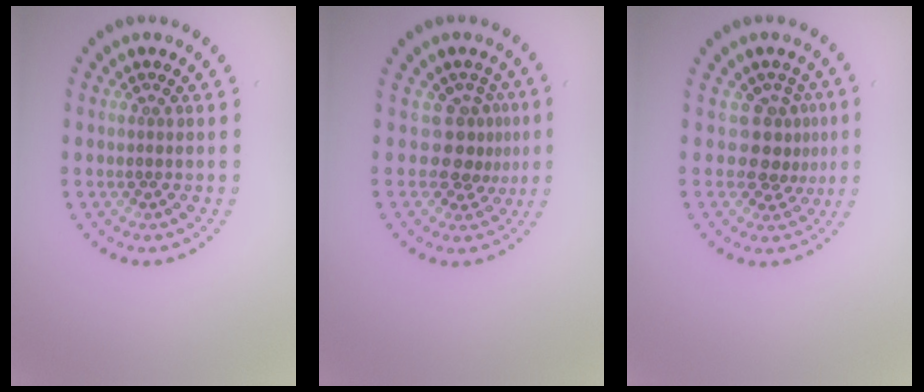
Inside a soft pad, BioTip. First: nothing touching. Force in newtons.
{"total": 2.8, "press": 2.0, "slide": 1.9}
{"total": 2.8, "press": 2.0, "slide": 1.9}